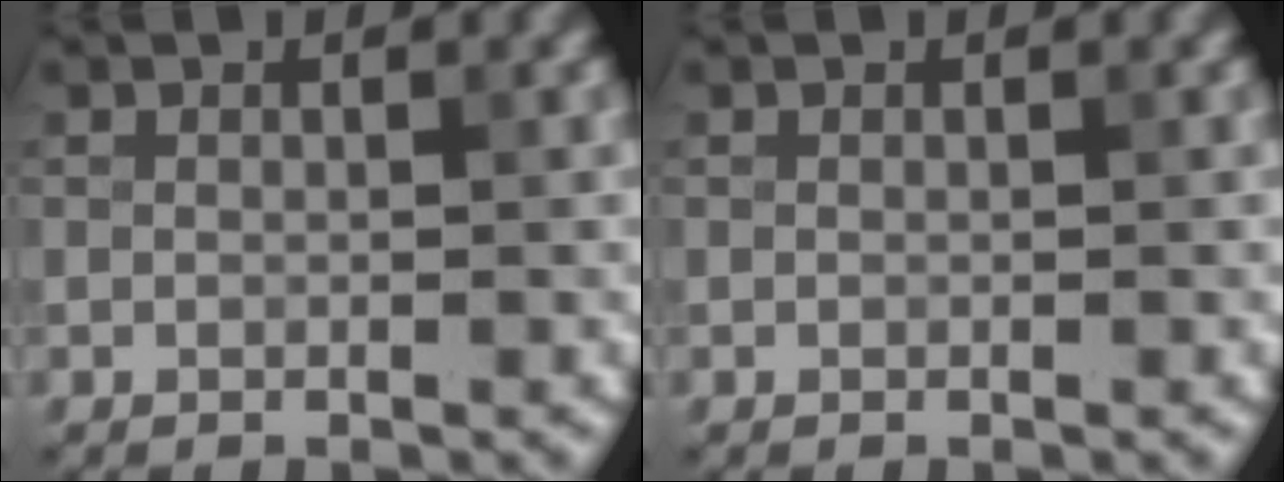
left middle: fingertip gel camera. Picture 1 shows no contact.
{"total": 0.0}